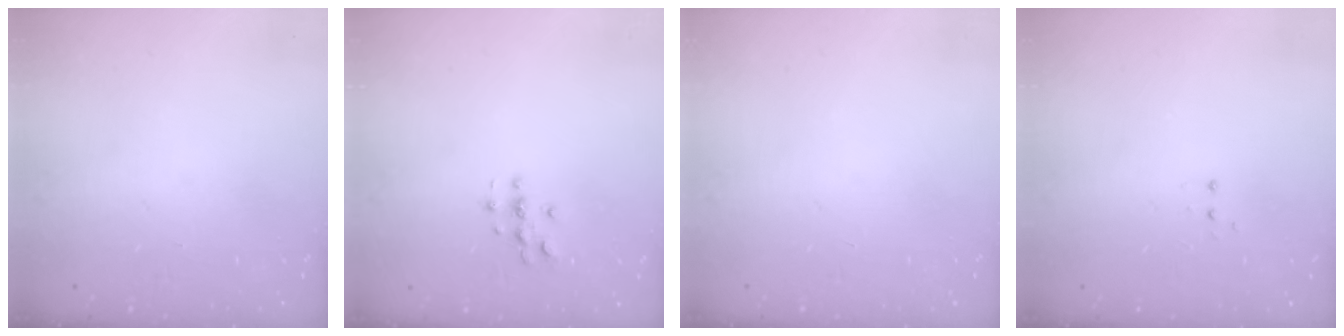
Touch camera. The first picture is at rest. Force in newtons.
{"total": 2.8, "press": 2.8, "slide": 0.2}
{"total": 0.0}
{"total": 3.4, "press": 3.3, "slide": 0.7}